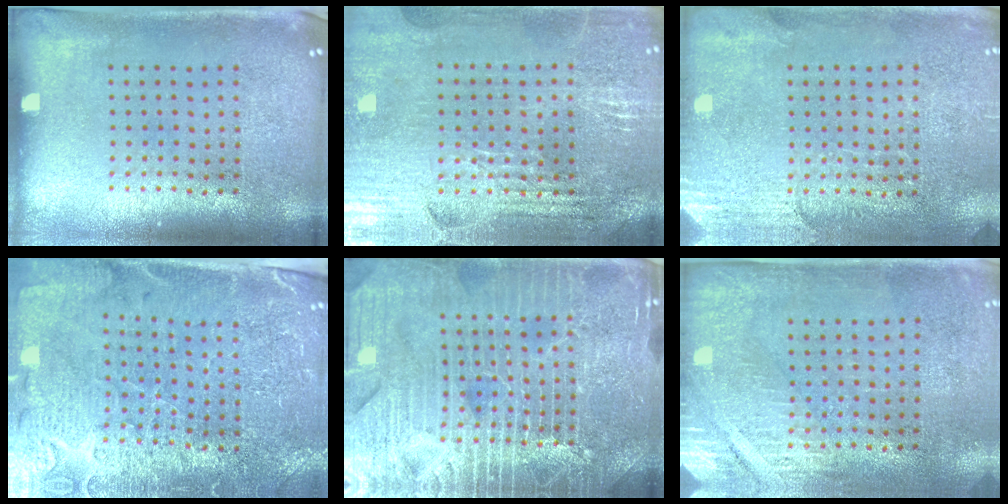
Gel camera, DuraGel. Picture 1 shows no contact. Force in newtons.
{"total": 2.9, "press": 2.8, "slide": 0.5}
{"total": 2.6, "press": 2.3, "slide": 1.2}
{"total": 3.3, "press": 3.2, "slide": 0.9}
{"total": 7.2, "press": 7.1, "slide": 1.0}
{"total": 2.9, "press": 2.5, "slide": 1.4}